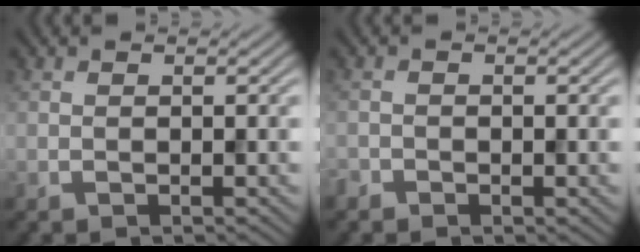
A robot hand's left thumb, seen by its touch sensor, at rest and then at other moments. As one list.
[{"total": 1.0, "force": [-0.7, 0.7, 0.2], "torque": [-0.003, -0.002, -0.017]}]